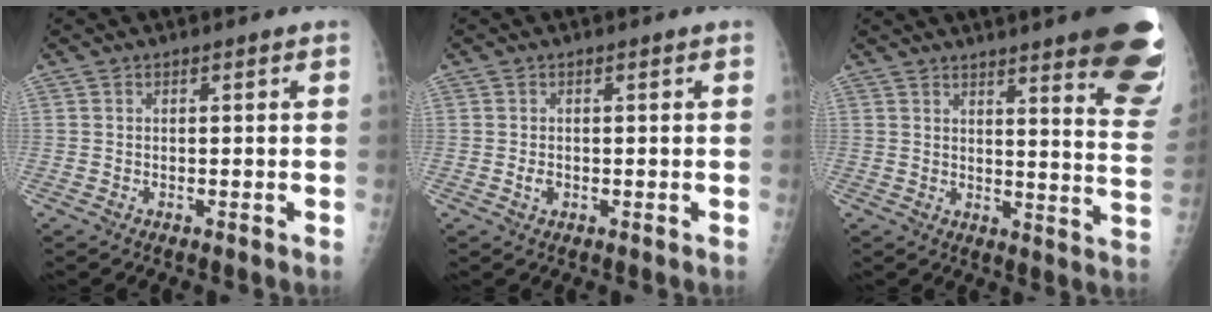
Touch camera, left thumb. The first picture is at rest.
{"total": 1.2, "force": [-0.1, 0.9, 0.8], "torque": [-0.013, -0.001, -0.001]}
{"total": 24.0, "force": [16.5, 3.2, 17.2], "torque": [-0.174, -0.104, 0.202]}